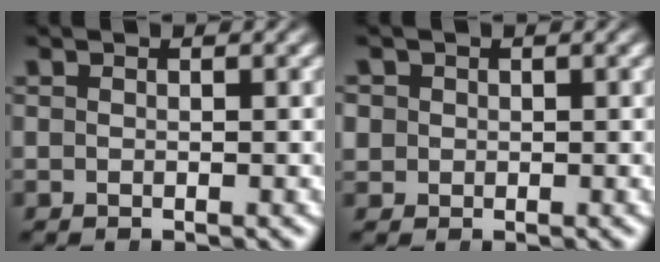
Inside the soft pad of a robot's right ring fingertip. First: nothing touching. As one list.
[{"total": 2.0, "force": [0.1, 1.9, 0.6], "torque": [-0.020, -0.008, 0.010]}]